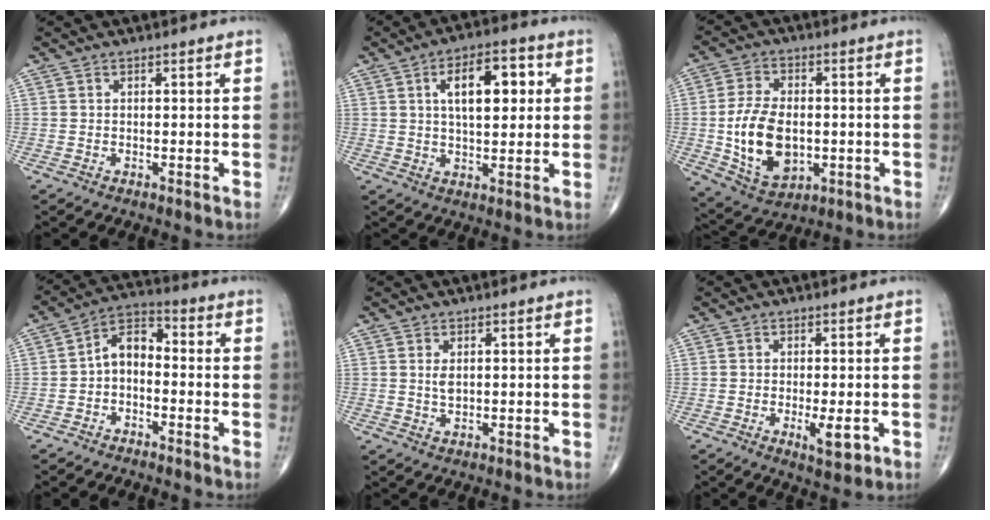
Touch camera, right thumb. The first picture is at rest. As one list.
[{"total": 11.2, "force": [2.9, 5.3, 9.5], "torque": [-0.124, 0.004, 0.042]}, {"total": 13.7, "force": [-1.4, 8.4, 10.7], "torque": [-0.186, -0.003, -0.011]}, {"total": 6.8, "force": [-1.4, 4.3, 5.1], "torque": [-0.076, 0.036, -0.041]}, {"total": 2.1, "force": [0.5, 1.0, 1.8], "torque": [-0.033, -0.005, 0.012]}, {"total": 4.7, "force": [-1.4, 1.5, 4.2], "torque": [-0.062, -0.008, -0.018]}]